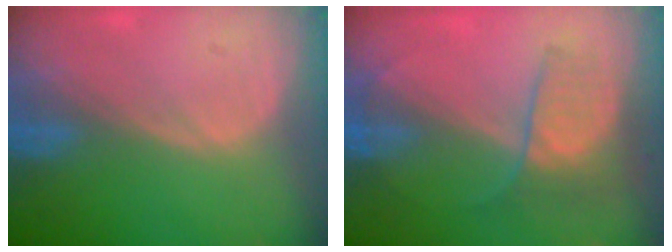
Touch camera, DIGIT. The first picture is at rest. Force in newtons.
{"total": 7.0, "press": 6.0, "slide": 3.7}